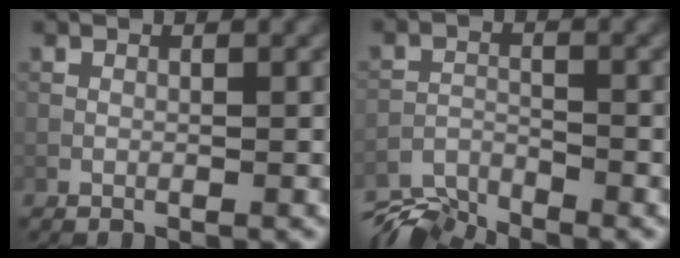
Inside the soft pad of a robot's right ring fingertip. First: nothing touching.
{"total": 5.6, "force": [-5.4, 0.9, 1.4], "torque": [-0.028, -0.018, -0.100]}